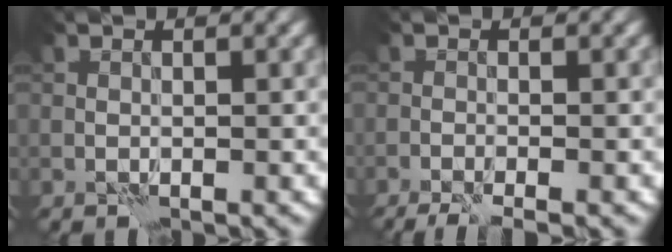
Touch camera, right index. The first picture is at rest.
{"total": 3.5, "force": [-2.7, 0.4, 2.2], "torque": [-0.048, -0.010, -0.048]}